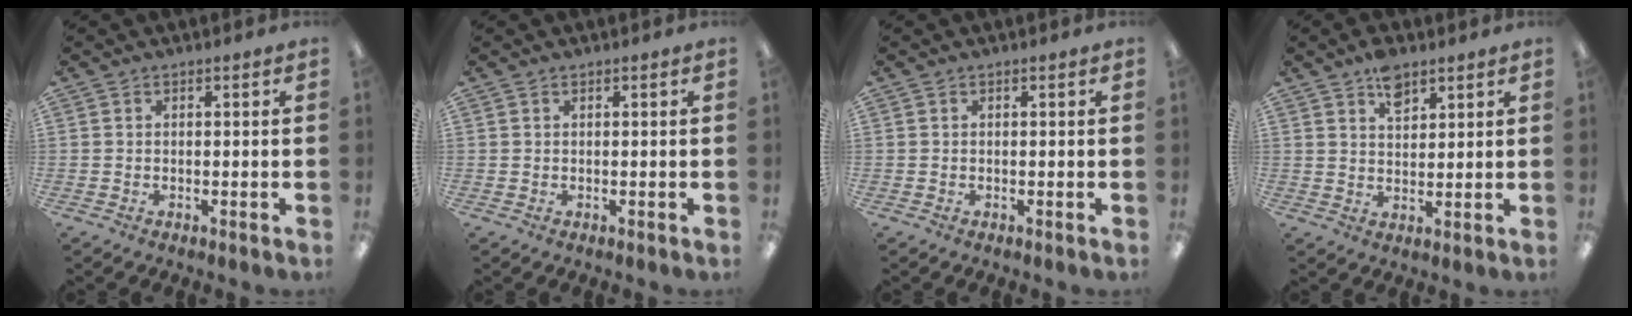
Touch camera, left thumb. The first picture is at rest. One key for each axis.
{"total": 0.0}
{"total": 0.0}
{"total": 5.8, "fx": 4.0, "fy": 3.0, "fz": 3.0, "tx": -0.046, "ty": -0.017, "tz": 0.070}